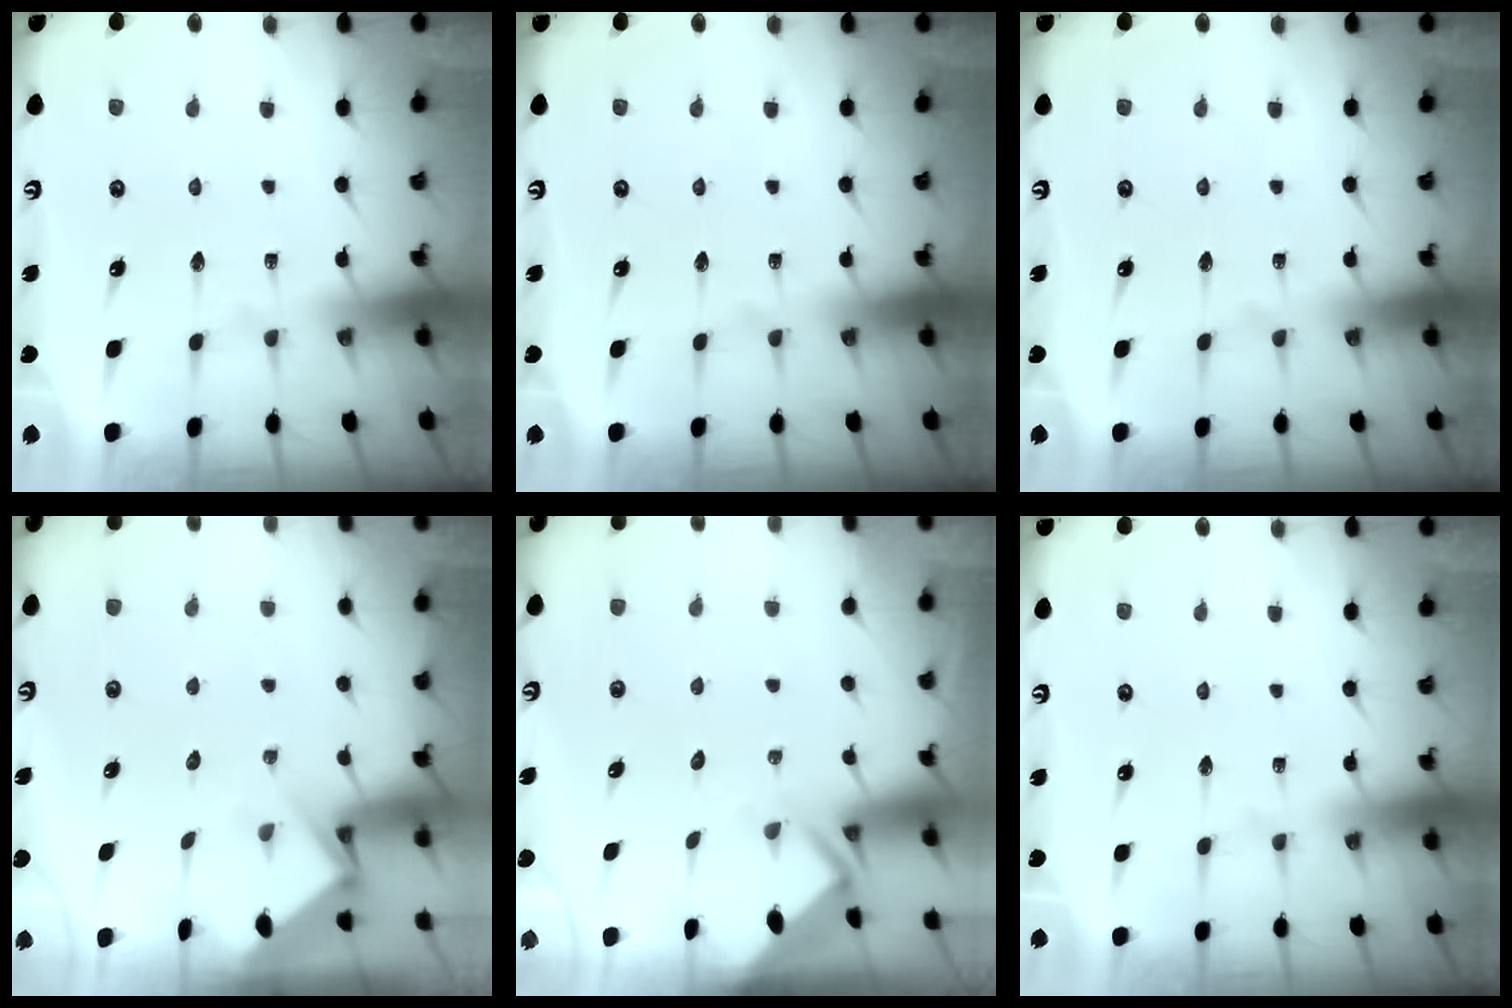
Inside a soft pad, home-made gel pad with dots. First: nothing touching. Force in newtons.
{"total": 0.0}
{"total": 0.0}
{"total": 3.8, "press": 3.8, "slide": 0.2}
{"total": 3.7, "press": 3.6, "slide": 0.3}
{"total": 0.0}